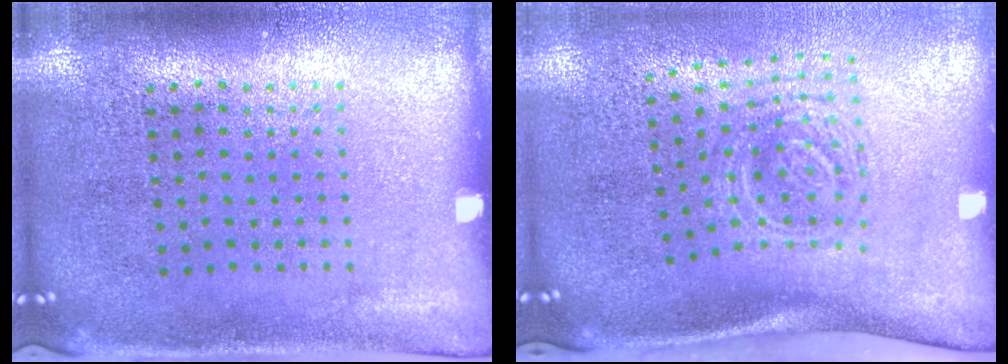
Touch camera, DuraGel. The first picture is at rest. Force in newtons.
{"total": 1.8, "press": 1.2, "slide": 1.4}